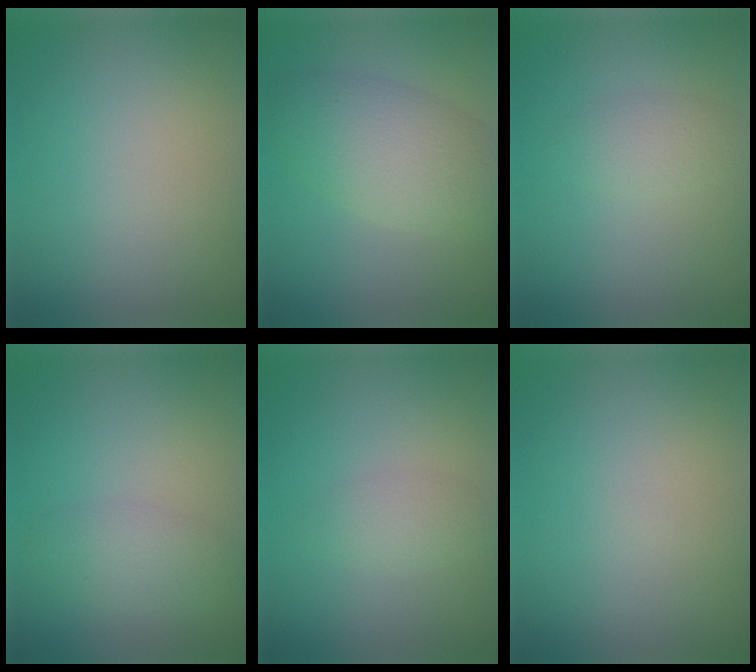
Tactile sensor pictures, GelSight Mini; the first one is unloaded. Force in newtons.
{"total": 5.8, "press": 5.8, "slide": 0.1}
{"total": 1.8, "press": 1.8, "slide": 0.0}
{"total": 2.5, "press": 2.5, "slide": 0.0}
{"total": 1.7, "press": 1.7, "slide": 0.1}
{"total": 0.0}